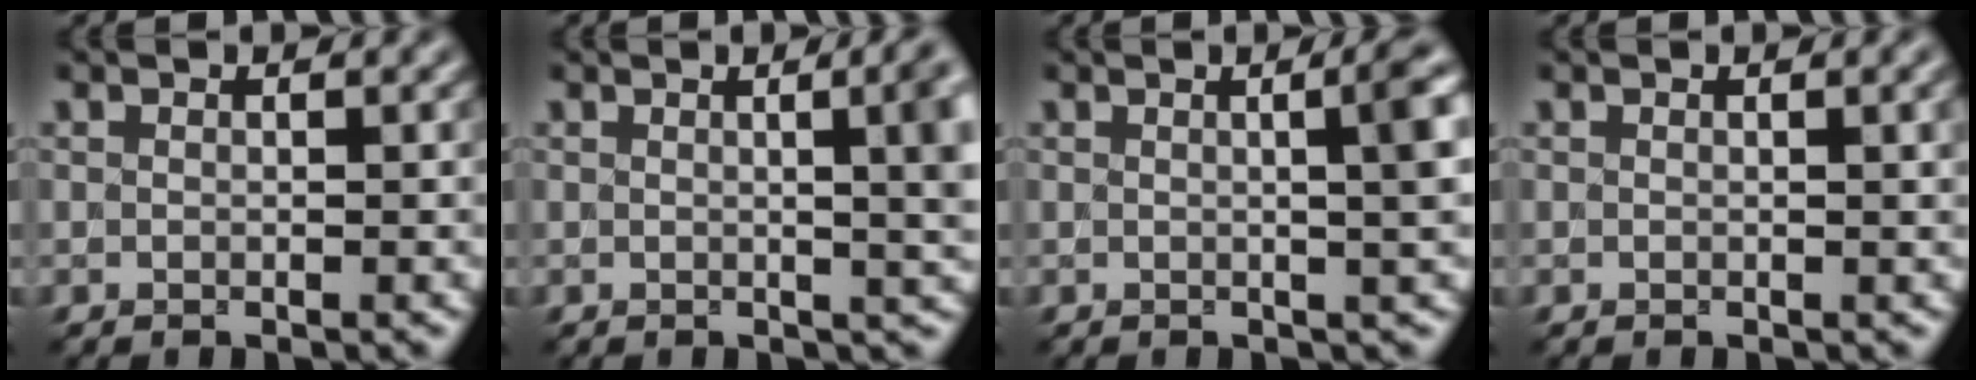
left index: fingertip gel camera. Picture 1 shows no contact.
{"total": 7.2, "force": [0.8, 2.9, 6.6], "torque": [-0.032, 0.016, 0.002]}
{"total": 5.3, "force": [0.6, 1.8, 5.0], "torque": [-0.037, 0.016, 0.002]}
{"total": 1.7, "force": [0.3, 0.5, 1.6], "torque": [-0.018, 0.000, 0.001]}